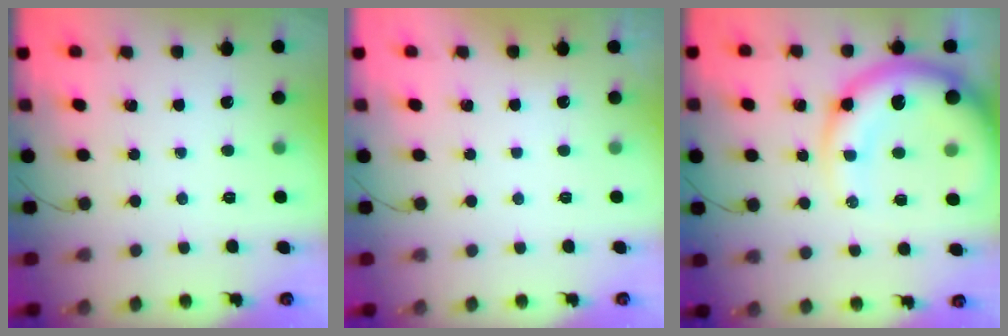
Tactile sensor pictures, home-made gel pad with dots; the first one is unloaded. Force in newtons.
{"total": 2.9, "press": 2.9, "slide": 0.1}
{"total": 16.5, "press": 16.1, "slide": 3.5}